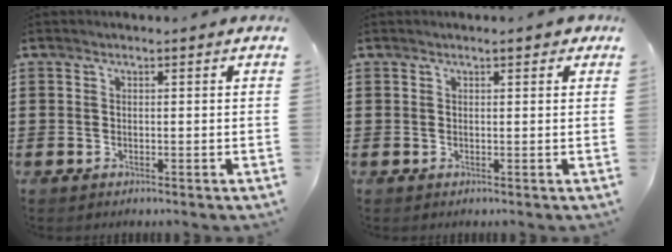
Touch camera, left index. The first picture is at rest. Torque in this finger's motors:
{"motor_torque": [0.39, -0.33, 0.00, 0.01]}